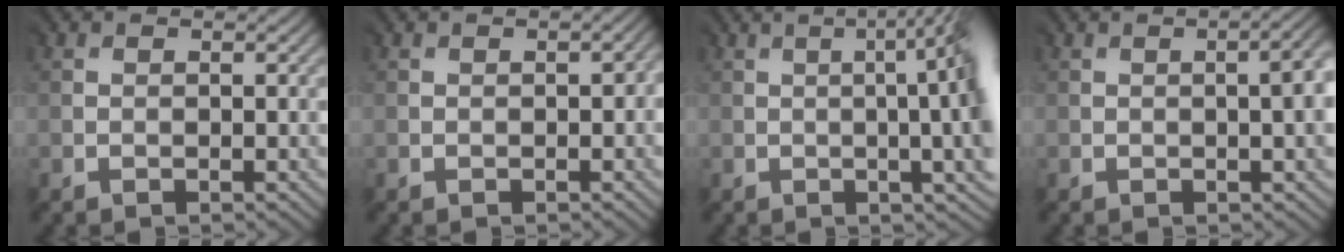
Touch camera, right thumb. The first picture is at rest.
{"total": 1.2, "force": [-0.4, 0.5, 1.0], "torque": [-0.010, 0.001, -0.003]}
{"total": 11.5, "force": [0.1, 4.1, 10.7], "torque": [-0.103, 0.018, 0.003]}
{"total": 5.9, "force": [-0.6, 2.4, 5.3], "torque": [-0.050, -0.001, -0.005]}